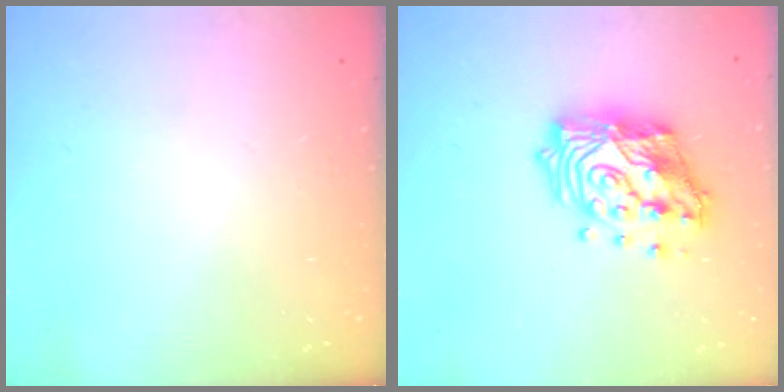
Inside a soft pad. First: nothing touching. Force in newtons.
{"total": 18.1, "press": 18.0, "slide": 1.5}